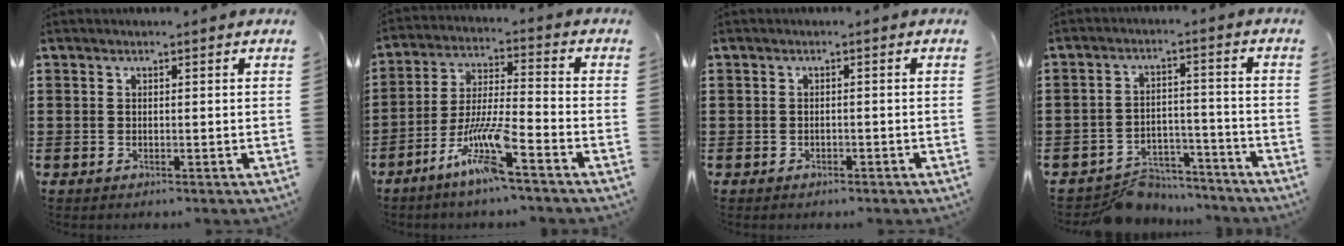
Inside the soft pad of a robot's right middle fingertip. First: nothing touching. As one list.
[{"total": 9.6, "force": [-6.0, 0.7, 7.5], "torque": [-0.161, -0.012, -0.119]}, {"total": 0.8, "force": [-0.7, 0.4, 0.1], "torque": [-0.004, 0.002, -0.015]}, {"total": 6.2, "force": [-6.0, 1.3, 0.5], "torque": [-0.003, 0.018, -0.118]}]